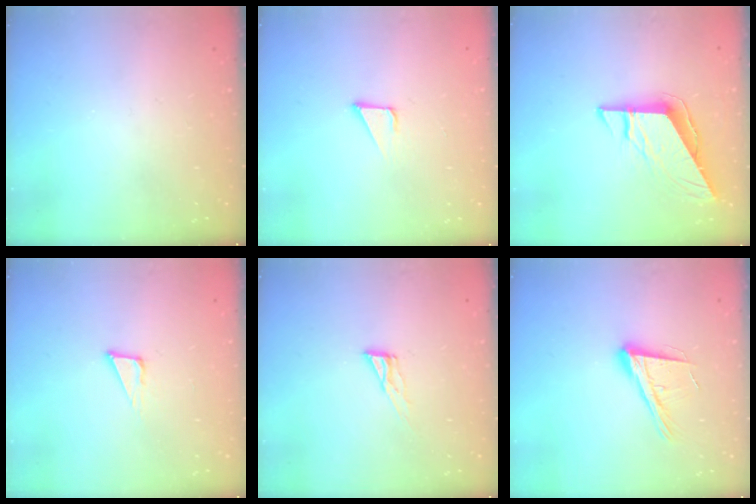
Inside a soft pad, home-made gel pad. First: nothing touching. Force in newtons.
{"total": 2.4, "press": 2.4, "slide": 0.1}
{"total": 9.0, "press": 9.0, "slide": 0.5}
{"total": 3.2, "press": 3.1, "slide": 0.8}
{"total": 6.7, "press": 6.6, "slide": 0.4}
{"total": 16.0, "press": 15.5, "slide": 4.0}